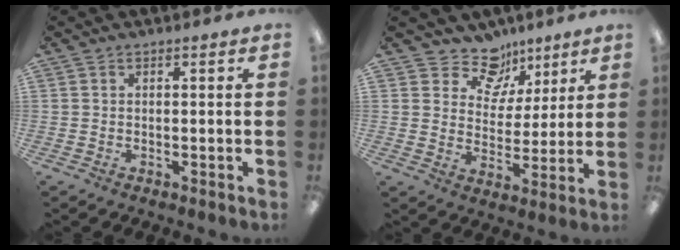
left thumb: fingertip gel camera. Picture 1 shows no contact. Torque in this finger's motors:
{"motor_torque": [-0.10, -0.03, -0.20, -0.28, 0.00]}